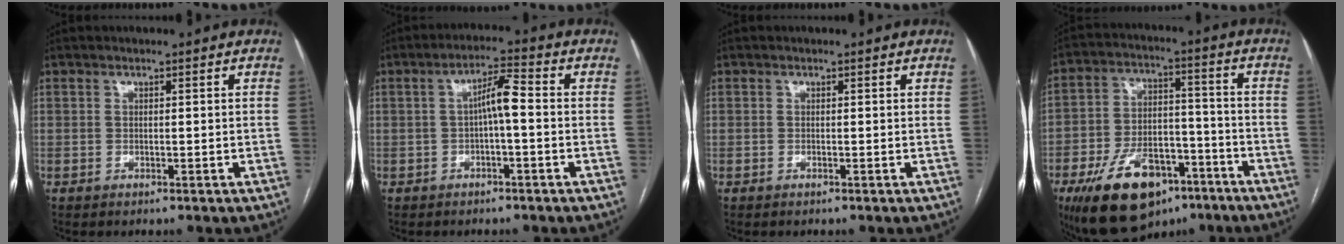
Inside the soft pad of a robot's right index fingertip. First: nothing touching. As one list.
[{"total": 4.8, "force": [-0.2, 0.7, 4.8], "torque": [-0.078, 0.018, -0.005]}, {"total": 0.0}, {"total": 17.4, "force": [-10.7, 9.1, 10.3], "torque": [-0.172, 0.021, -0.169]}]